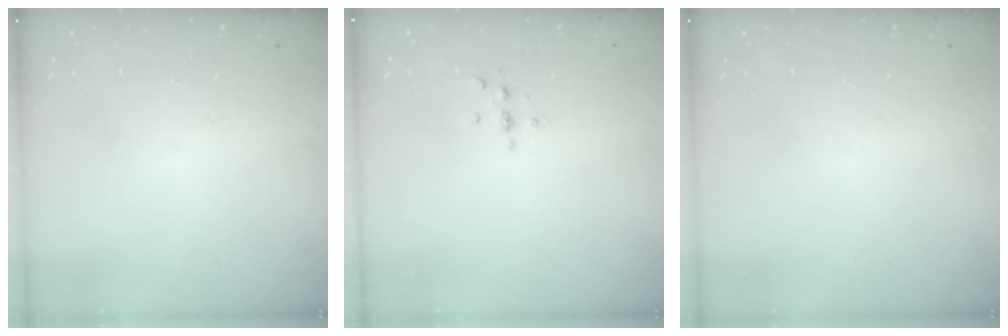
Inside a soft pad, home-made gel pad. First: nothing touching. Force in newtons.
{"total": 2.3, "press": 2.3, "slide": 0.2}
{"total": 0.0}